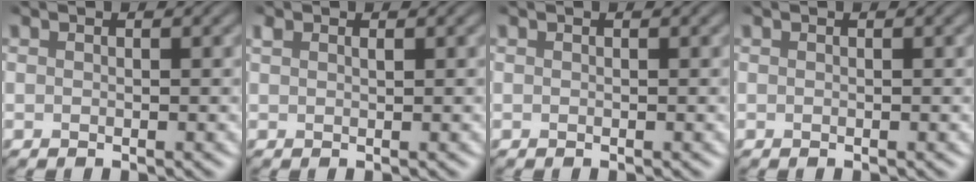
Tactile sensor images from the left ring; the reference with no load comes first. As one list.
[{"total": 0.8, "force": [0.5, 0.4, 0.5], "torque": [-0.012, 0.000, 0.012]}, {"total": 0.0}, {"total": 0.0}]